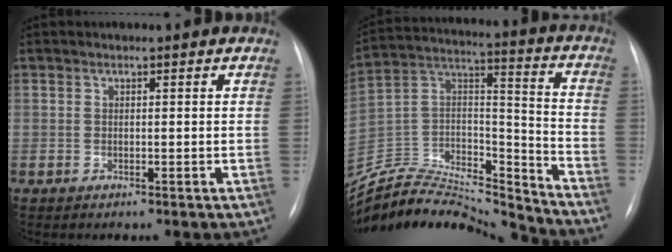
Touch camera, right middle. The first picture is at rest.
{"total": 26.1, "force": [-24.8, 4.0, 7.0], "torque": [-0.159, 0.010, -0.408]}